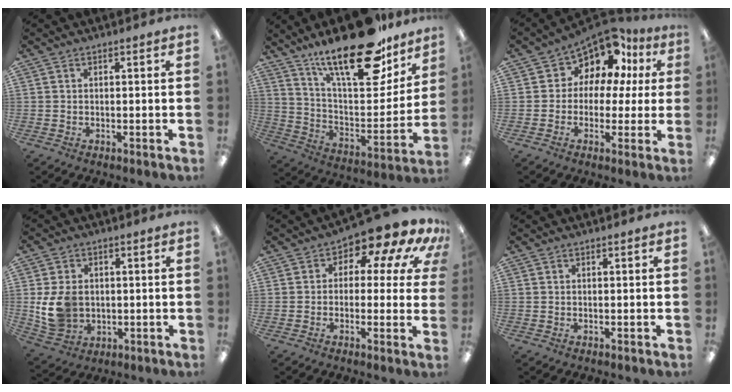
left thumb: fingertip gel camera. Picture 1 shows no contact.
{"total": 25.3, "force": [18.2, 8.8, 15.2], "torque": [-0.232, -0.113, 0.306]}
{"total": 9.0, "force": [5.8, 6.1, 3.3], "torque": [-0.076, -0.047, 0.111]}
{"total": 10.2, "force": [-0.3, 8.2, 6.1], "torque": [-0.134, 0.010, -0.003]}
{"total": 9.2, "force": [5.4, 4.5, 6.0], "torque": [-0.086, -0.042, 0.092]}
{"total": 0.0}